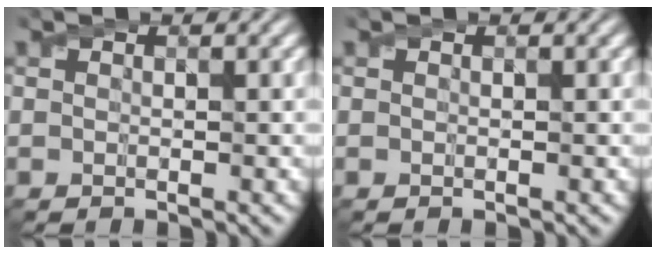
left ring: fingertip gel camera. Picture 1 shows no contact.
{"total": 0.0}